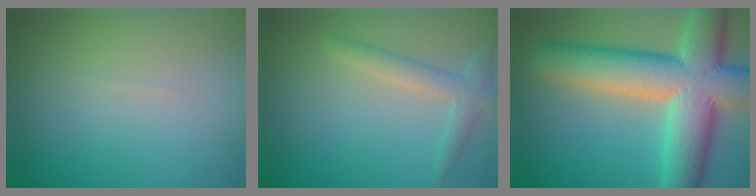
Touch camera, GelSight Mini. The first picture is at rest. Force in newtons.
{"total": 2.3, "press": 2.3, "slide": 0.1}
{"total": 12.2, "press": 12.2, "slide": 0.5}